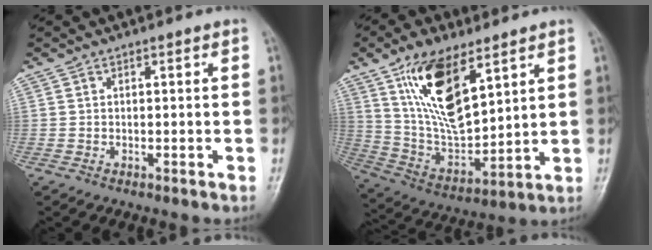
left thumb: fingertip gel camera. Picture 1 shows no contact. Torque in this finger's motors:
{"motor_torque": [2.49, 1.83, 2.03, -0.76, 0.42]}